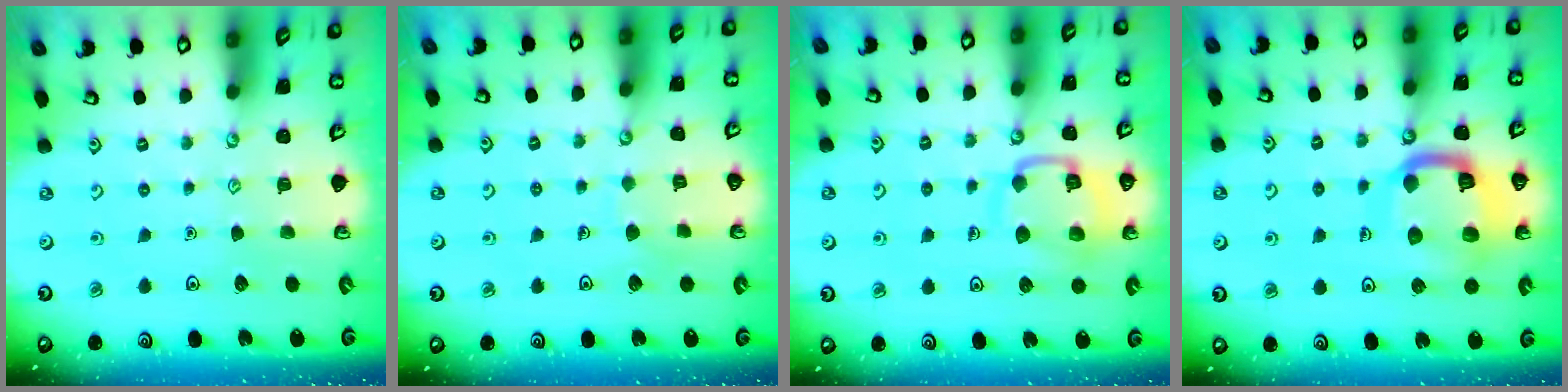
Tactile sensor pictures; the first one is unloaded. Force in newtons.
{"total": 4.6, "press": 4.6, "slide": 0.3}
{"total": 13.0, "press": 13.0, "slide": 1.4}
{"total": 15.5, "press": 15.5, "slide": 1.2}